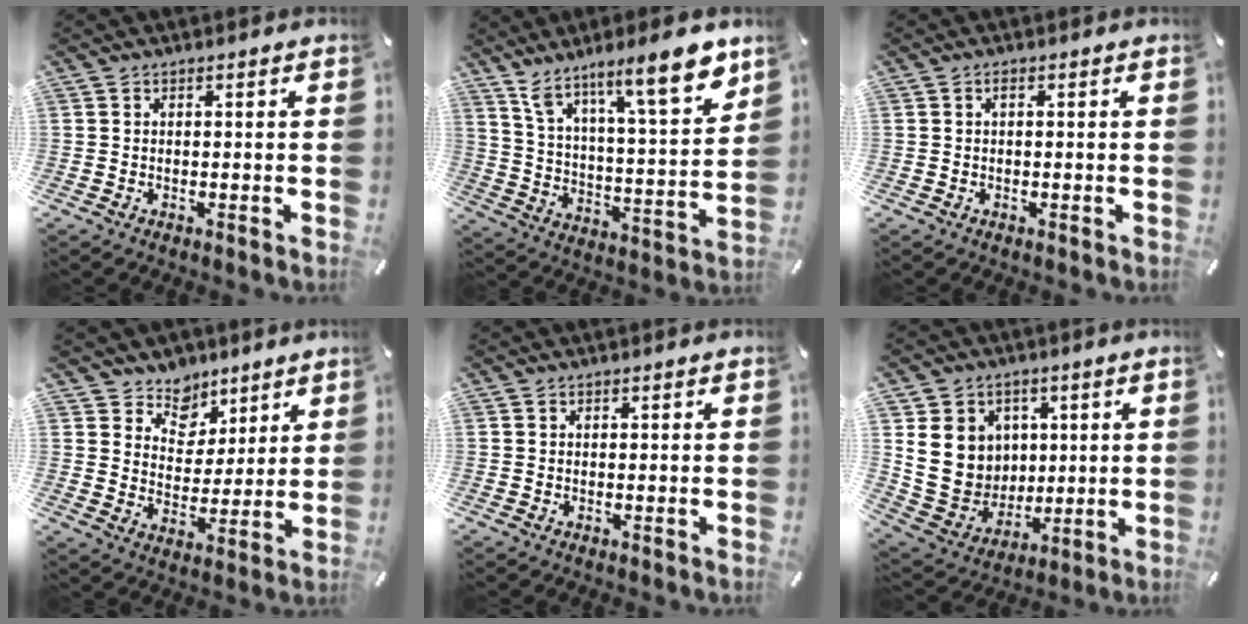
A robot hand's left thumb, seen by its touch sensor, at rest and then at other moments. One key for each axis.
{"total": 14.9, "fx": 12.1, "fy": 2.8, "fz": 8.3, "tx": -0.151, "ty": -0.077, "tz": 0.203}
{"total": 0.8, "fx": 0.0, "fy": 0.2, "fz": 0.7, "tx": -0.016, "ty": -0.001, "tz": 0.000}
{"total": 8.3, "fx": 5.2, "fy": 6.4, "fz": -0.1, "tx": -0.010, "ty": -0.053, "tz": 0.099}
{"total": 0.0}
{"total": 14.0, "fx": 3.2, "fy": 12.8, "fz": 4.8, "tx": -0.106, "ty": -0.021, "tz": 0.068}